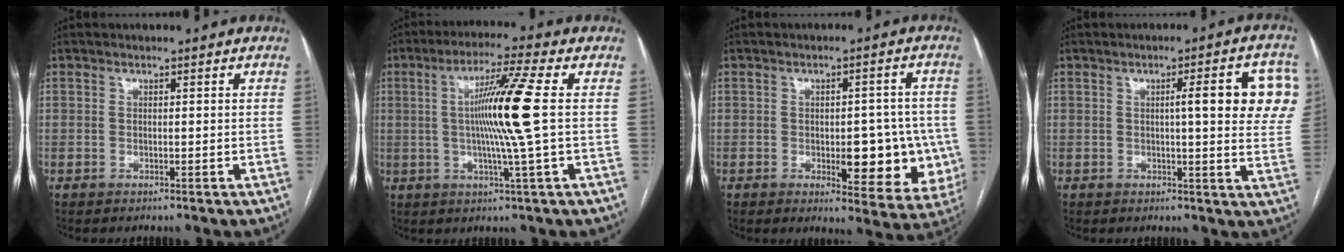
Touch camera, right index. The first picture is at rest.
{"total": 11.0, "force": [0.7, -2.1, 10.7], "torque": [-0.196, -0.003, 0.011]}
{"total": 11.3, "force": [-1.9, 4.6, 10.1], "torque": [-0.108, 0.006, -0.012]}
{"total": 11.2, "force": [2.6, 1.2, 10.9], "torque": [-0.122, 0.011, 0.023]}